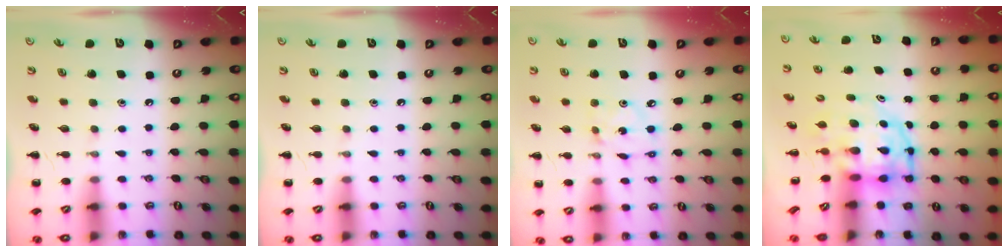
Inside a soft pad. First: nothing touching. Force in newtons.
{"total": 0.0}
{"total": 2.3, "press": 2.3, "slide": 0.1}
{"total": 5.2, "press": 5.0, "slide": 1.1}